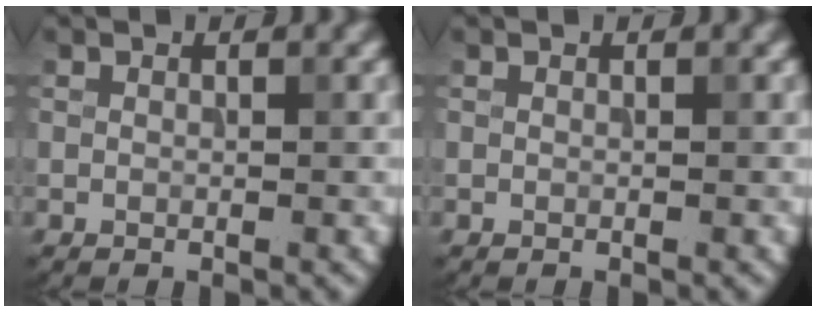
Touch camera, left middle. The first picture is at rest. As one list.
[{"total": 0.0}]